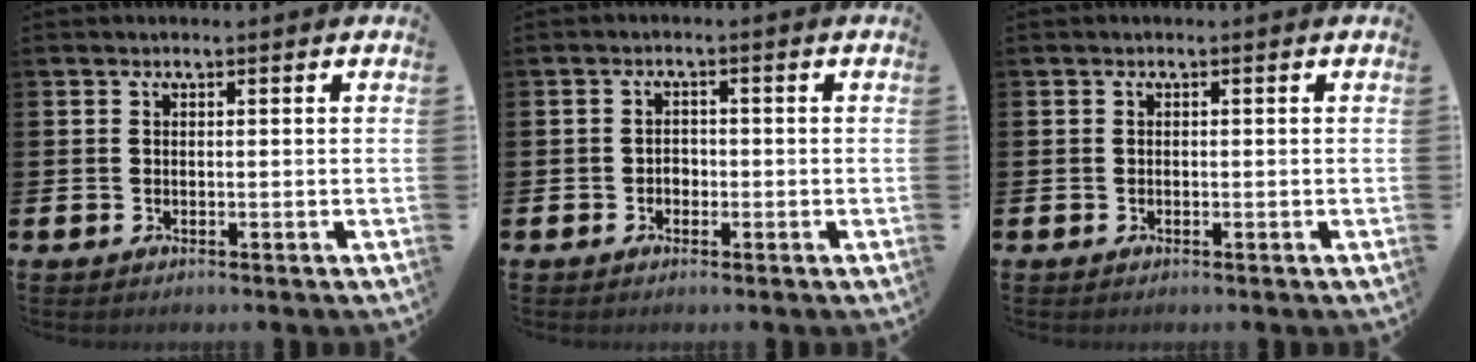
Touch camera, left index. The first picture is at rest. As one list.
[{"total": 1.5, "force": [-0.6, 1.3, 0.6], "torque": [-0.006, 0.001, -0.015]}, {"total": 0.0}]